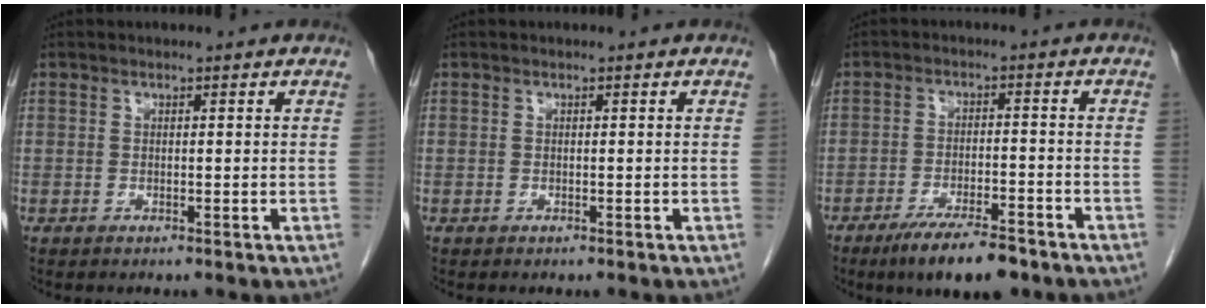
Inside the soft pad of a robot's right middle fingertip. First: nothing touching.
{"total": 0.0}
{"total": 9.1, "force": [-6.7, 1.9, 5.8], "torque": [-0.092, -0.012, -0.109]}